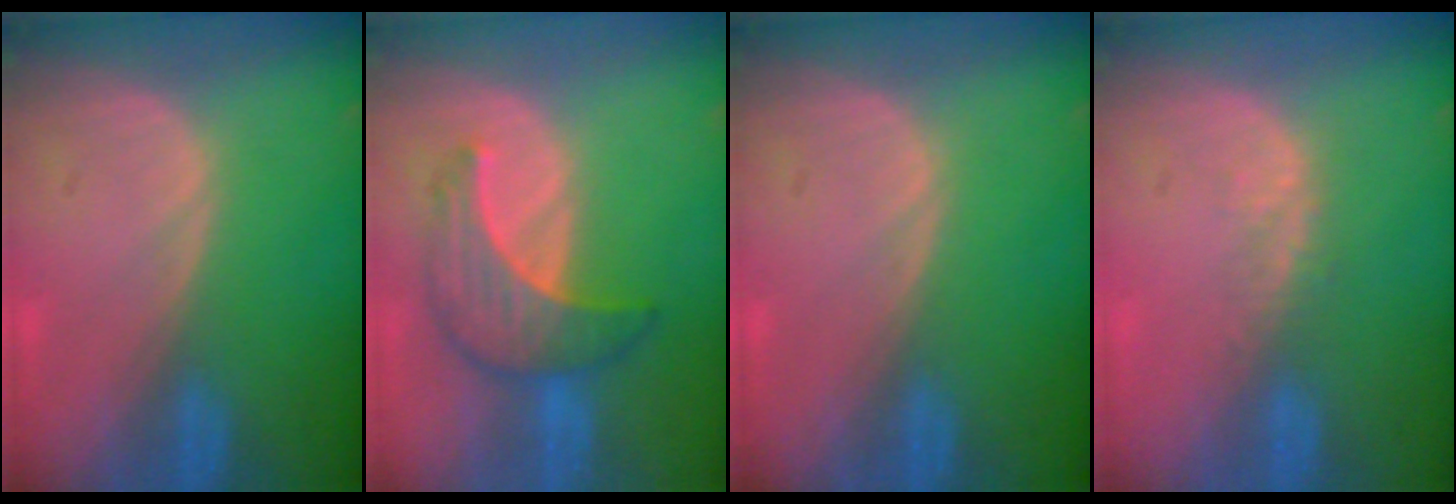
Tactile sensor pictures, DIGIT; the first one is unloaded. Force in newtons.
{"total": 7.0, "press": 6.9, "slide": 0.5}
{"total": 0.0}
{"total": 2.2, "press": 1.6, "slide": 1.5}